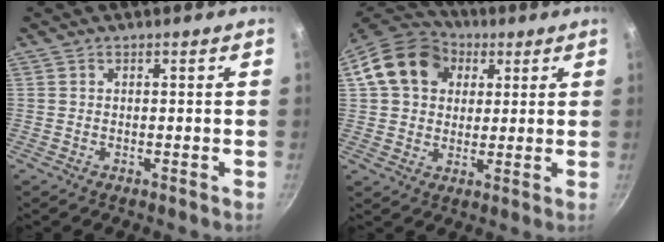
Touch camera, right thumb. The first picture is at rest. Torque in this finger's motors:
{"motor_torque": [-0.28, 2.01, 0.06, -0.13, 0.25]}